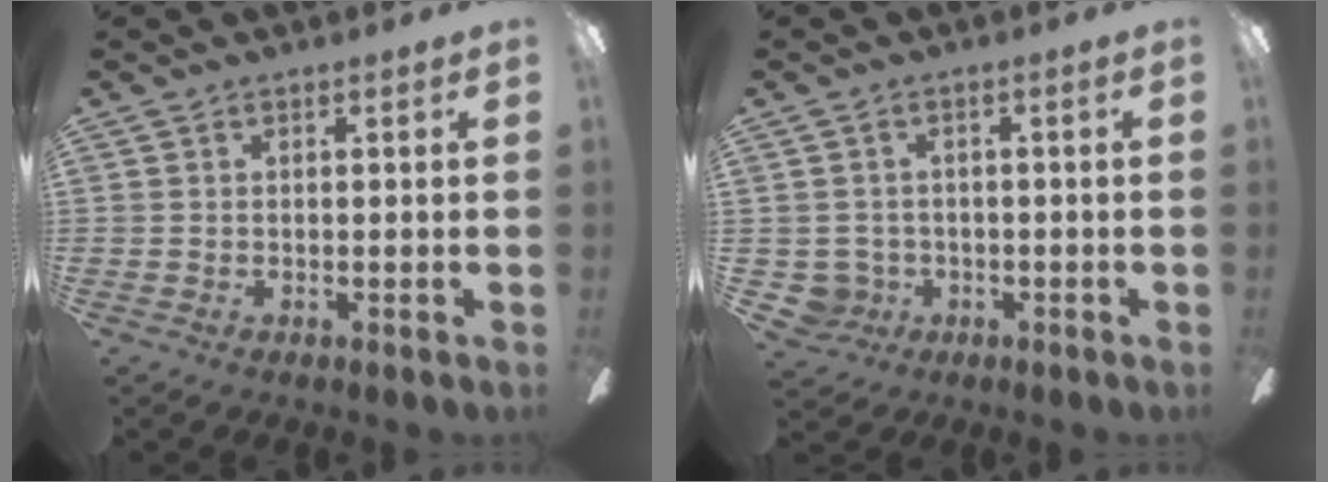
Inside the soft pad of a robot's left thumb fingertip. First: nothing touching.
{"total": 4.5, "force": [-1.1, 4.2, 0.8], "torque": [-0.035, 0.009, -0.021]}